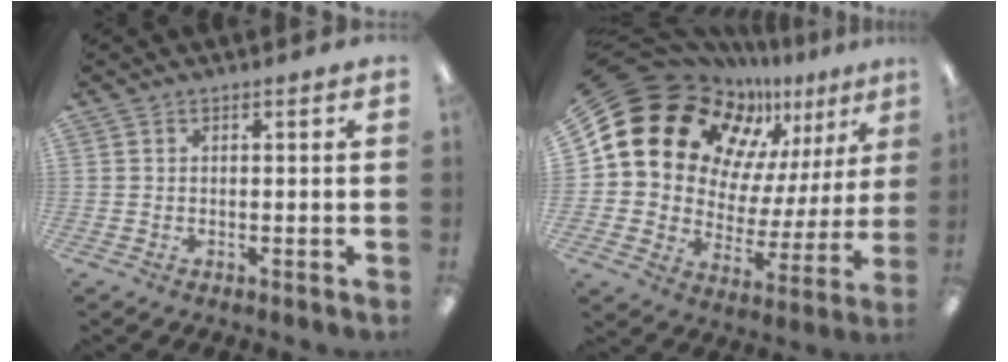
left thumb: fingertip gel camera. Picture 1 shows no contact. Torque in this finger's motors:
{"motor_torque": [1.35, 1.45, 1.44, -1.33, 0.37]}